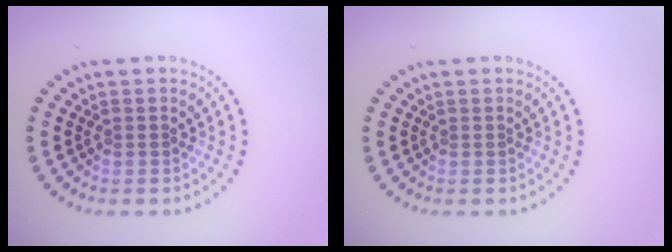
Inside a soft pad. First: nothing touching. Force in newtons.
{"total": 0.0}